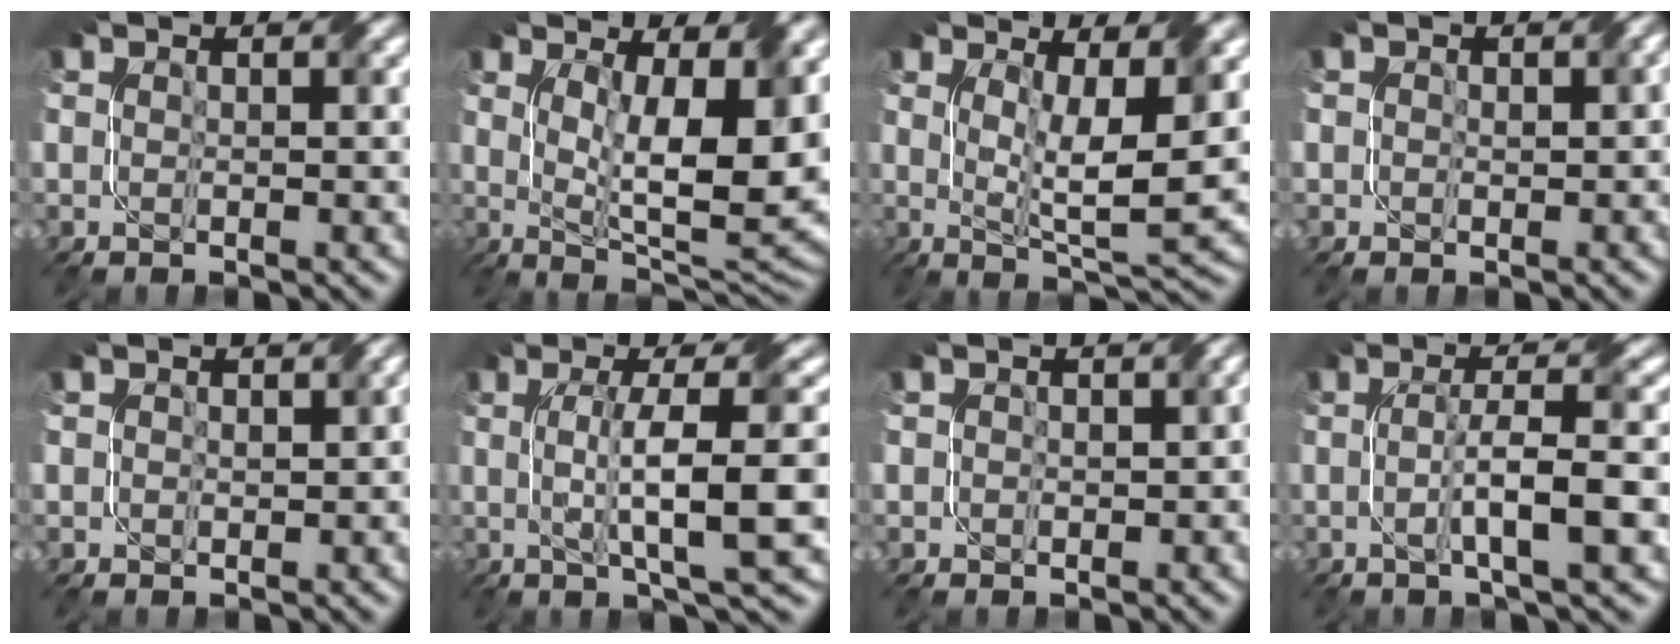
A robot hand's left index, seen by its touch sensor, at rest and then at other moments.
{"total": 11.6, "force": [2.0, 3.9, 10.7], "torque": [-0.163, -0.017, 0.035]}
{"total": 6.5, "force": [1.2, 1.6, 6.2], "torque": [-0.108, -0.011, 0.026]}
{"total": 1.6, "force": [0.4, 1.2, 1.0], "torque": [-0.007, 0.000, 0.003]}
{"total": 2.0, "force": [0.2, 1.6, 1.2], "torque": [-0.005, -0.001, 0.001]}
{"total": 8.5, "force": [-0.1, 1.4, 8.4], "torque": [-0.125, 0.006, 0.003]}
{"total": 2.6, "force": [-0.1, 2.1, 1.6], "torque": [-0.002, 0.001, -0.004]}
{"total": 5.9, "force": [-1.0, 0.8, 5.8], "torque": [-0.093, 0.009, -0.019]}